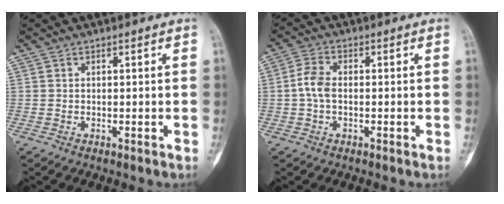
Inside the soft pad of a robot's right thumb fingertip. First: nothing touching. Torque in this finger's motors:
{"motor_torque": [0.27, 0.13, 0.18, -0.31, 0.17]}